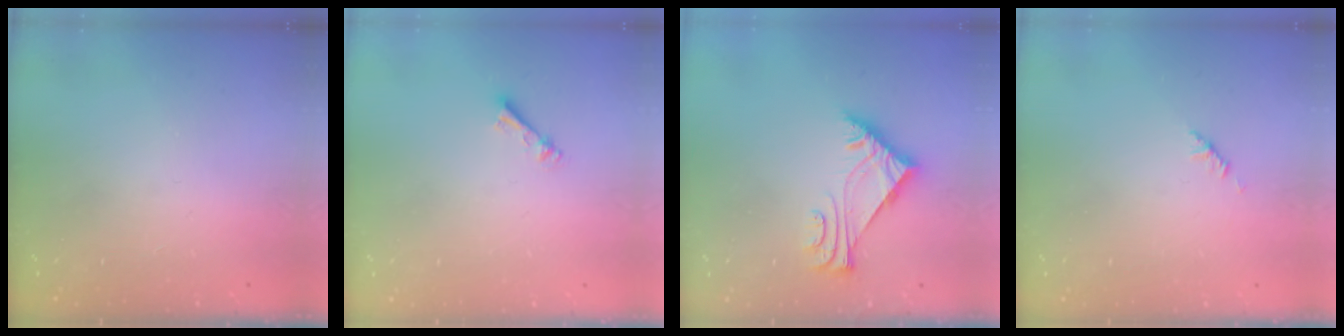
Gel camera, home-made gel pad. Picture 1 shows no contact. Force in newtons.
{"total": 2.4, "press": 2.4, "slide": 0.4}
{"total": 6.4, "press": 6.3, "slide": 0.9}
{"total": 1.9, "press": 1.8, "slide": 0.6}